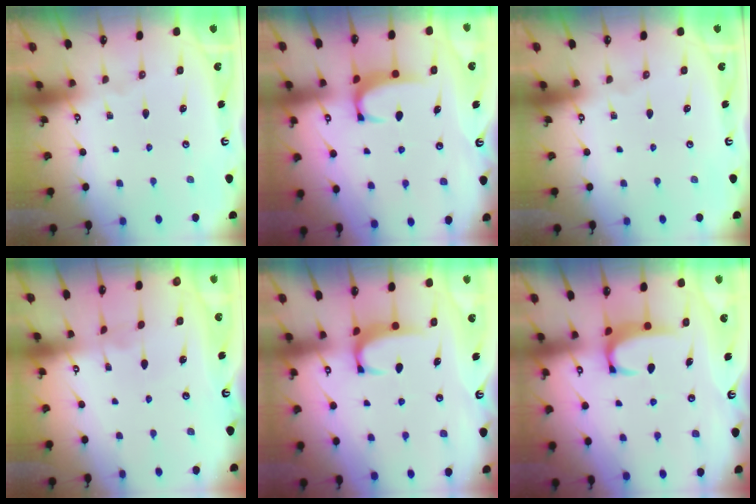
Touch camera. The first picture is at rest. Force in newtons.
{"total": 1.7, "press": 1.6, "slide": 0.4}
{"total": 0.0}
{"total": 2.7, "press": 2.6, "slide": 0.2}
{"total": 1.8, "press": 1.7, "slide": 0.4}
{"total": 2.0, "press": 2.0, "slide": 0.6}